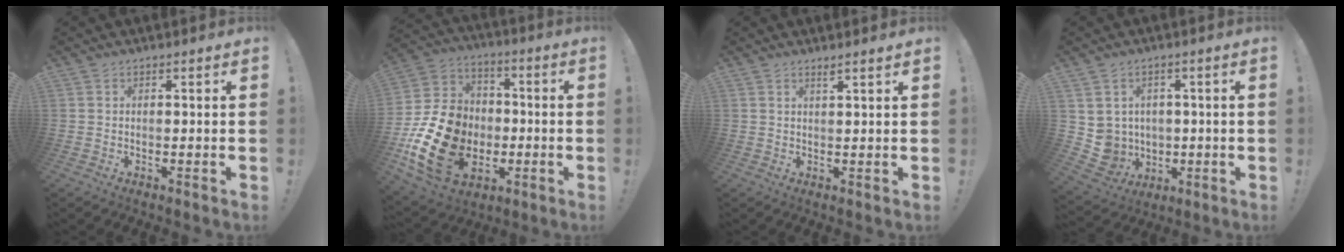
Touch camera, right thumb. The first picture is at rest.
{"total": 21.9, "force": [-5.9, 16.7, 13.0], "torque": [-0.247, 0.036, -0.083]}
{"total": 1.6, "force": [1.2, -0.5, 0.9], "torque": [-0.017, -0.007, 0.021]}
{"total": 7.2, "force": [1.3, 7.0, 1.5], "torque": [-0.049, -0.015, 0.032]}